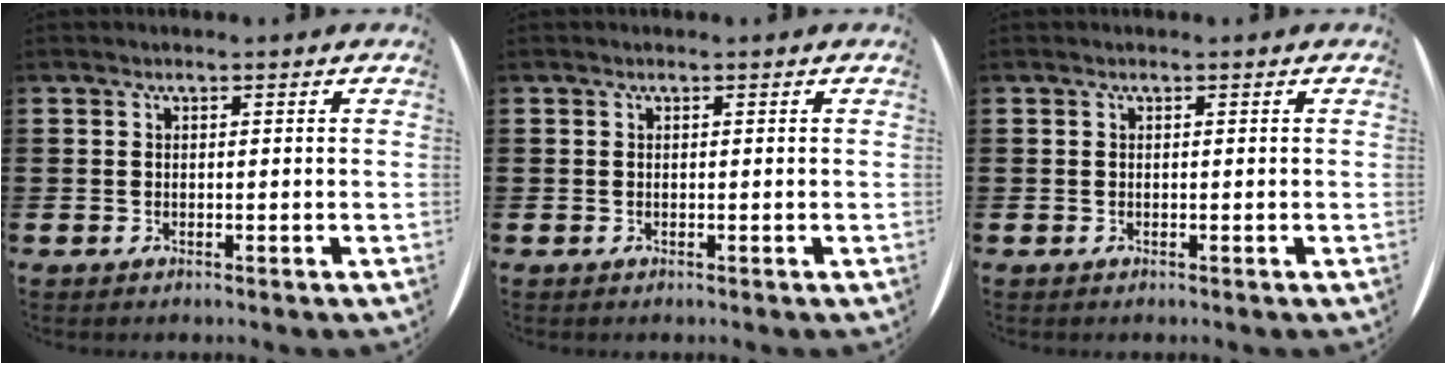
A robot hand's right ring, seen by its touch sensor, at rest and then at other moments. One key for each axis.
{"total": 0.0}
{"total": 0.0}